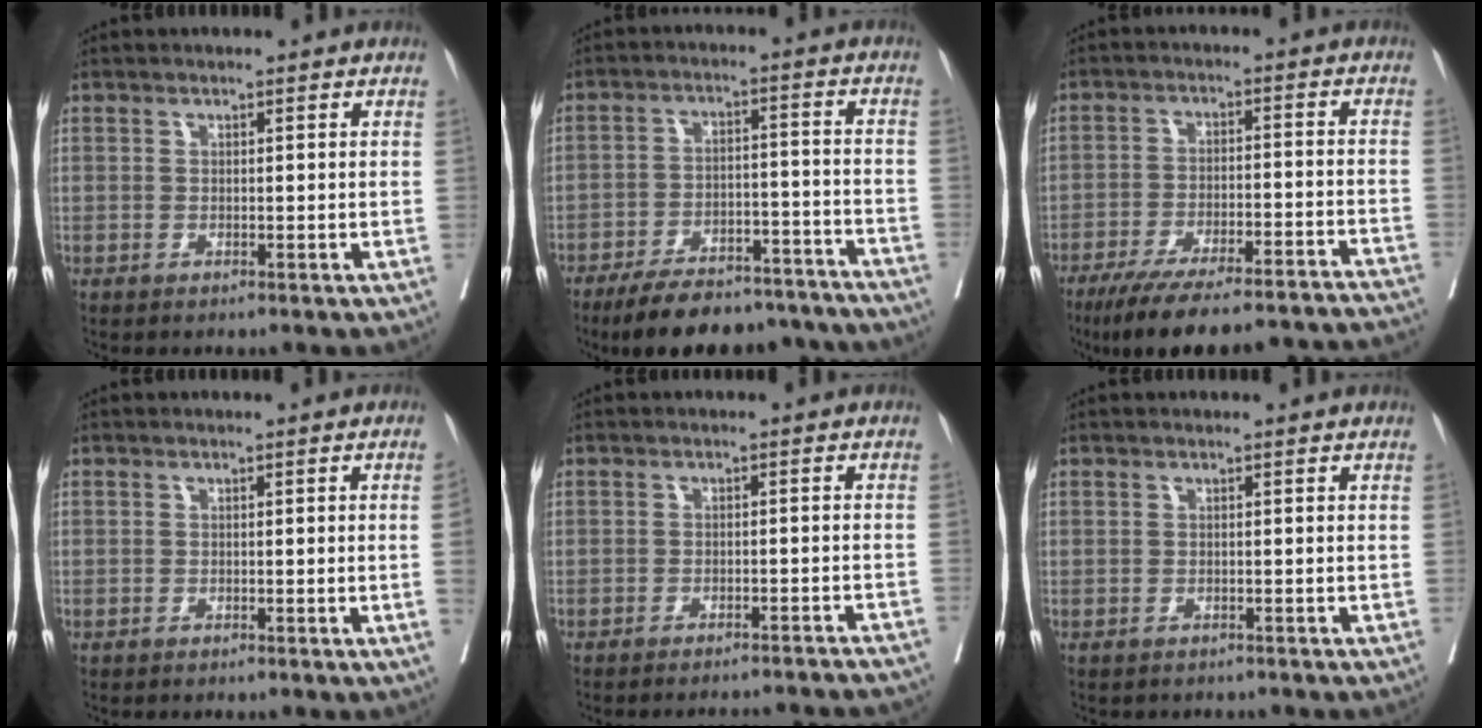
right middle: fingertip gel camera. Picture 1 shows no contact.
{"total": 18.5, "force": [-16.3, 5.2, 7.0], "torque": [-0.096, 0.014, -0.229]}
{"total": 24.5, "force": [-22.0, 2.8, 10.3], "torque": [-0.115, -0.020, -0.298]}
{"total": 1.1, "force": [-0.4, -0.1, 1.0], "torque": [-0.014, 0.003, -0.006]}
{"total": 13.3, "force": [-12.7, 1.6, 3.6], "torque": [-0.047, 0.007, -0.137]}
{"total": 2.6, "force": [-2.3, 1.2, 0.3], "torque": [-0.010, -0.001, -0.034]}